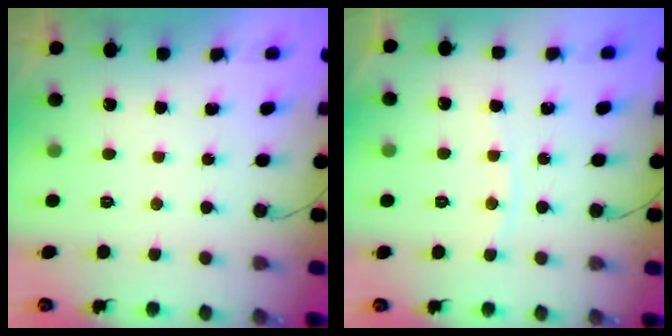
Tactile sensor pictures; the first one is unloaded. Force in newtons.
{"total": 4.6, "press": 4.5, "slide": 0.7}